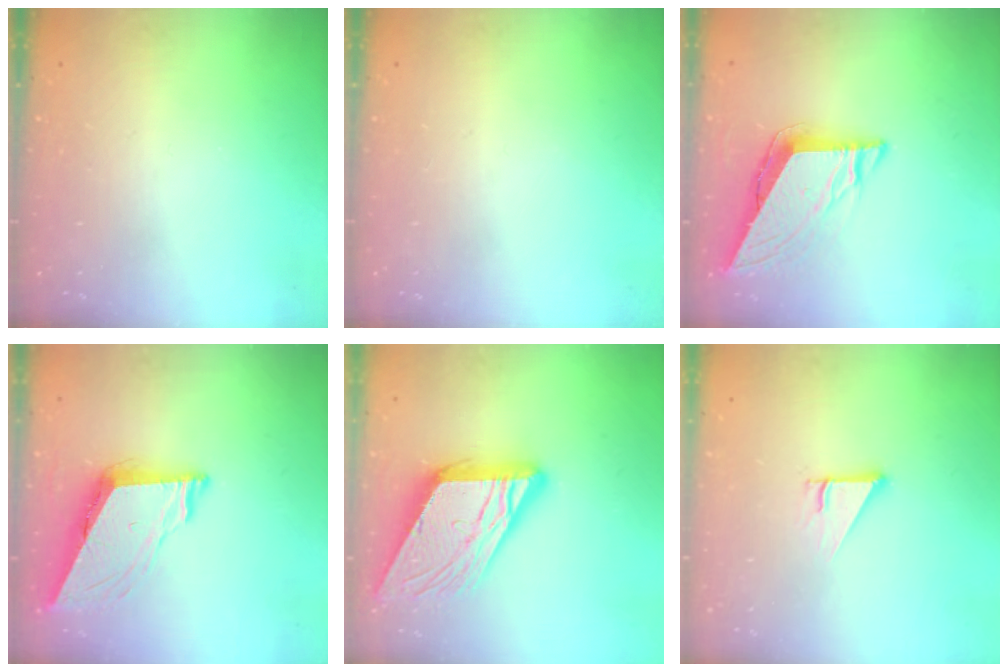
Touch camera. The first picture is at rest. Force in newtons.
{"total": 0.0}
{"total": 8.7, "press": 8.6, "slide": 0.7}
{"total": 8.4, "press": 8.4, "slide": 0.9}
{"total": 18.0, "press": 17.8, "slide": 2.4}
{"total": 2.5, "press": 2.5, "slide": 0.2}